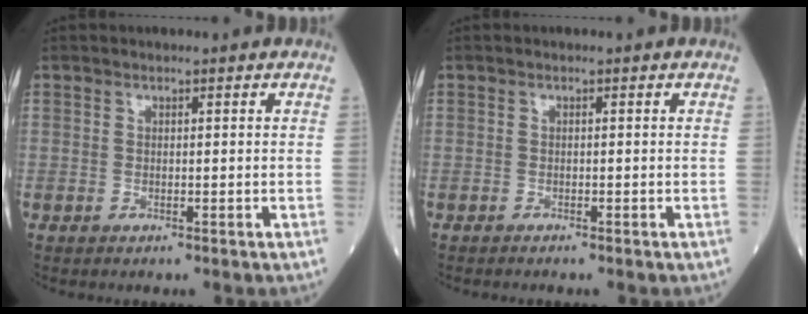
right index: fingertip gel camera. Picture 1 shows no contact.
{"total": 0.6, "force": [-0.6, 0.0, 0.2], "torque": [-0.004, -0.001, -0.011]}